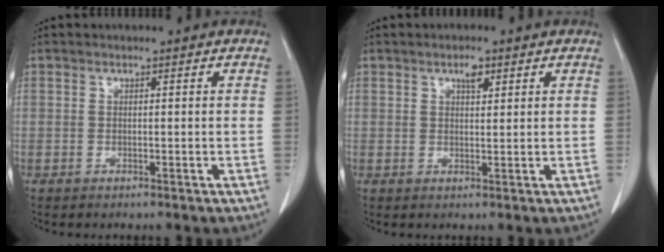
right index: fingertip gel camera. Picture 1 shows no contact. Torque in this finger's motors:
{"motor_torque": [0.01, 0.00, 0.00, 0.03]}